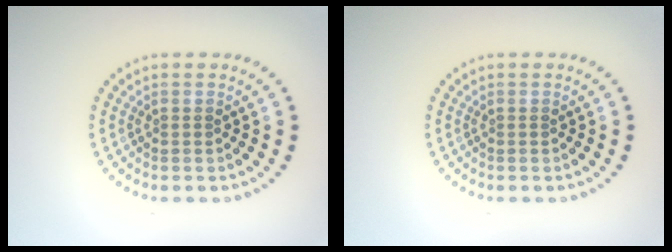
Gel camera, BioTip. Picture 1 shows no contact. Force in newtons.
{"total": 0.0}